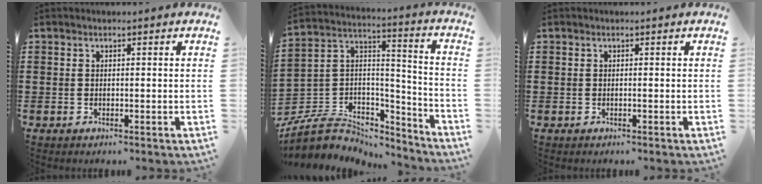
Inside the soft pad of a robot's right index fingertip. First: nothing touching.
{"total": 6.5, "force": [-4.5, 4.4, 1.7], "torque": [-0.054, -0.002, -0.087]}
{"total": 0.0}